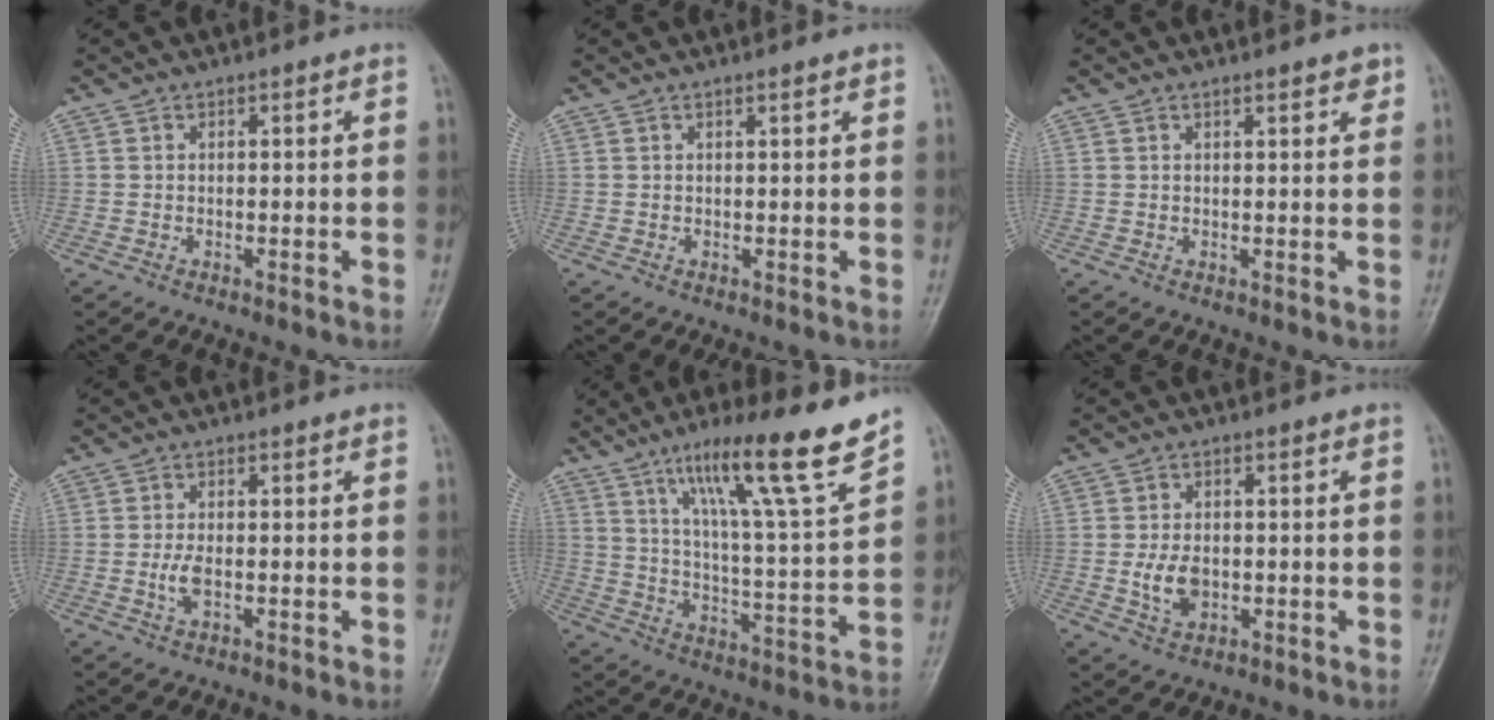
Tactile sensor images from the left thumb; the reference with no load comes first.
{"total": 0.8, "force": [0.6, 0.0, 0.5], "torque": [-0.008, -0.002, 0.009]}
{"total": 2.2, "force": [1.6, 0.6, 1.3], "torque": [-0.011, -0.006, 0.019]}
{"total": 2.9, "force": [-0.6, 1.2, 2.6], "torque": [-0.059, 0.001, -0.010]}
{"total": 18.1, "force": [12.5, 0.8, 13.1], "torque": [-0.191, -0.067, 0.201]}
{"total": 5.2, "force": [-0.7, 3.4, 3.8], "torque": [-0.064, -0.001, -0.006]}